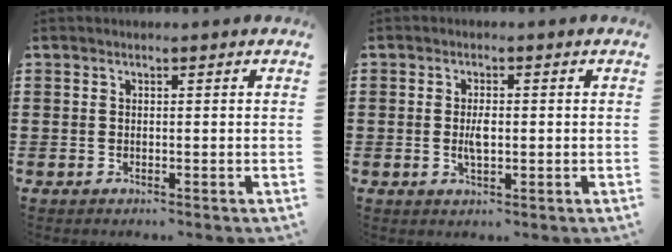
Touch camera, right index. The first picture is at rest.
{"total": 3.0, "force": [-0.1, 1.3, 2.7], "torque": [-0.058, 0.000, -0.006]}